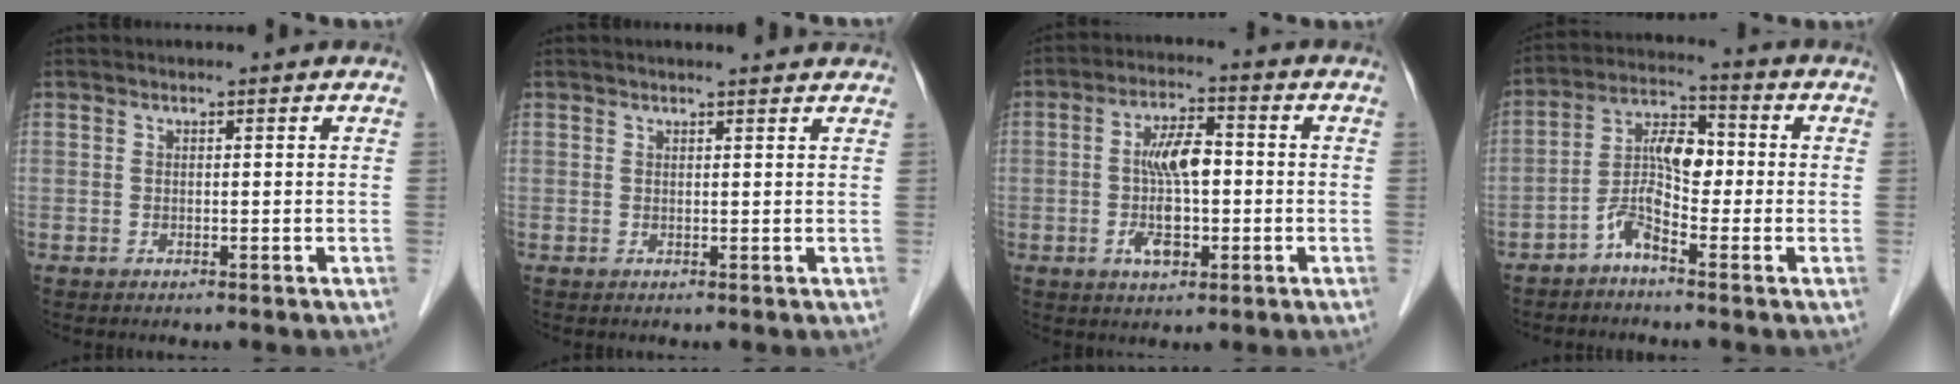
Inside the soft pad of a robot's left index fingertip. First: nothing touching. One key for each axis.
{"total": 3.3, "fx": 3.1, "fy": 0.2, "fz": 1.0, "tx": -0.015, "ty": 0.011, "tz": 0.031}
{"total": 7.6, "fx": -0.9, "fy": 3.1, "fz": 6.9, "tx": -0.137, "ty": 0.007, "tz": -0.019}
{"total": 6.7, "fx": -2.5, "fy": 2.3, "fz": 5.8, "tx": -0.122, "ty": 0.019, "tz": -0.051}